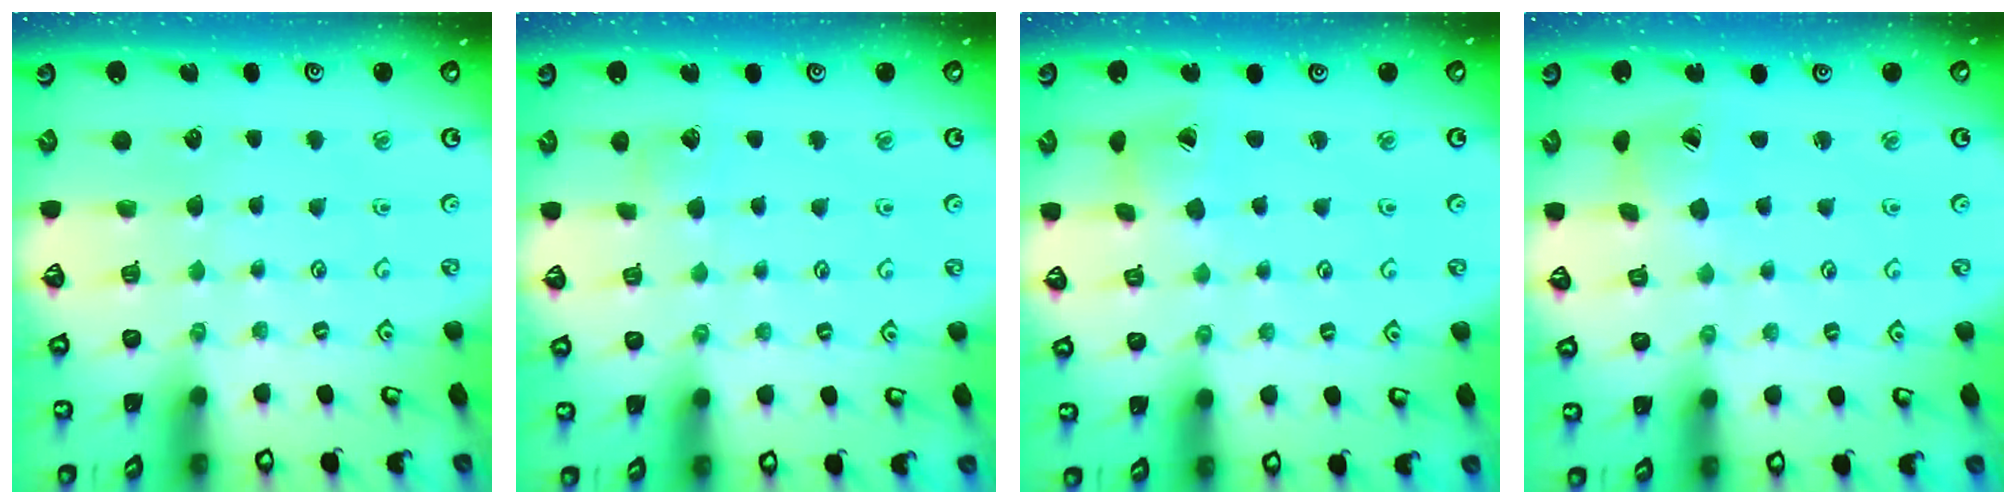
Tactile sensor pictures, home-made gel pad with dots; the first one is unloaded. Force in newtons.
{"total": 3.2, "press": 3.2, "slide": 0.2}
{"total": 4.3, "press": 4.3, "slide": 0.5}
{"total": 4.5, "press": 4.5, "slide": 0.5}